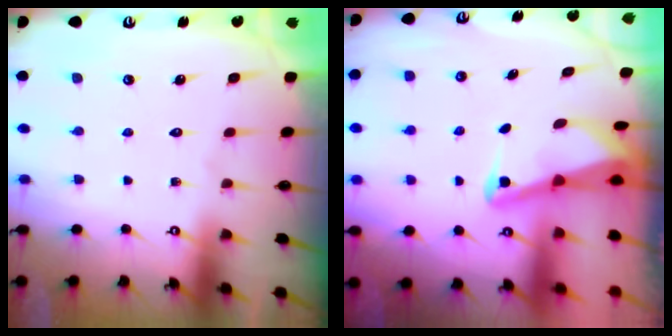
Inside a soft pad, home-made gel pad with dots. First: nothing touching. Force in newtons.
{"total": 2.3, "press": 2.3, "slide": 0.2}